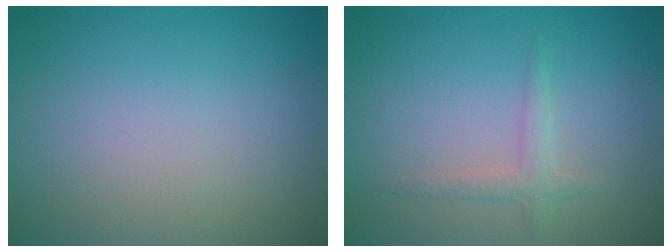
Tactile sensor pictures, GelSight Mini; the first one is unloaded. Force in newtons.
{"total": 1.5, "press": 1.5, "slide": 0.0}